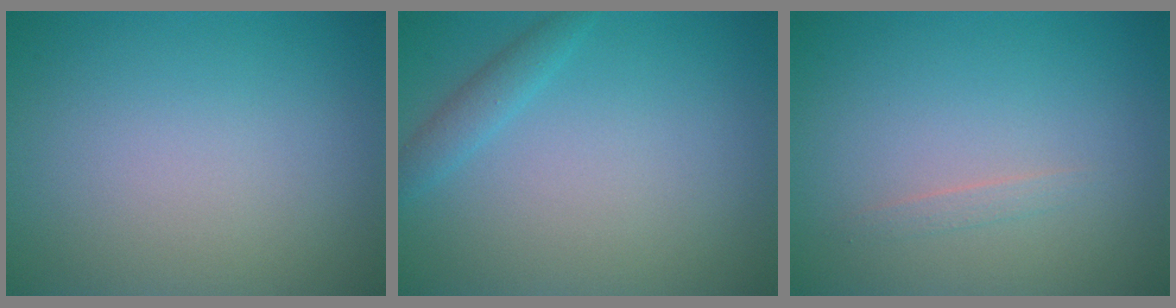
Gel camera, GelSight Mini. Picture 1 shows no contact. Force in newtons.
{"total": 1.5, "press": 1.5, "slide": 0.1}
{"total": 0.7, "press": 0.7, "slide": 0.1}